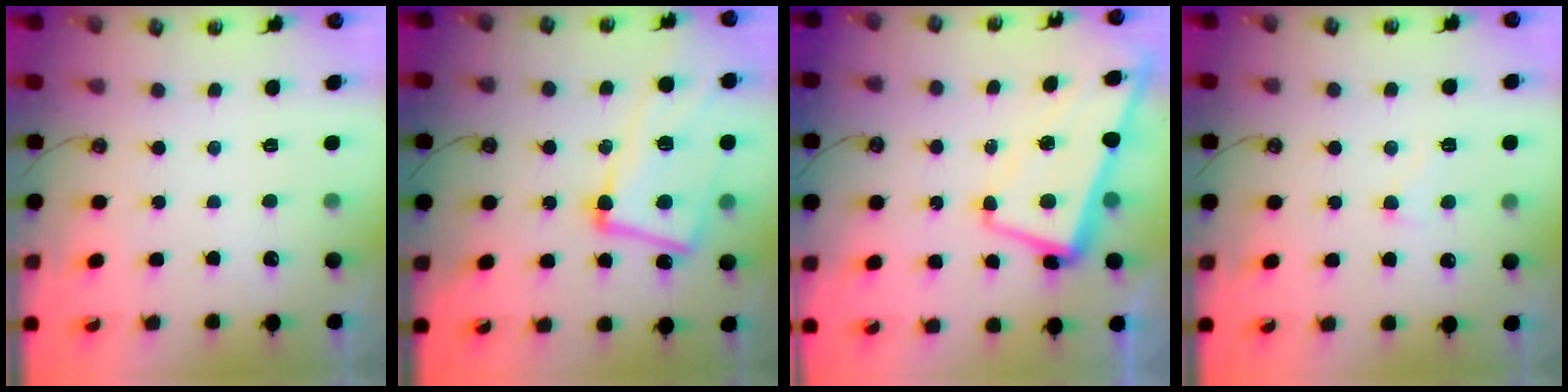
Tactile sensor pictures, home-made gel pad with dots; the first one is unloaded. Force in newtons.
{"total": 11.5, "press": 11.3, "slide": 2.2}
{"total": 1.8, "press": 1.3, "slide": 1.2}
{"total": 2.0, "press": 1.9, "slide": 0.6}